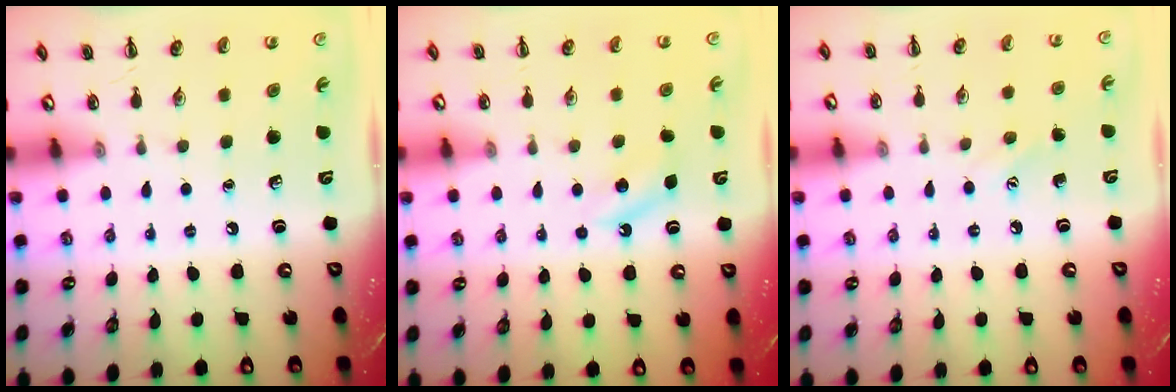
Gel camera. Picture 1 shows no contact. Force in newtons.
{"total": 5.2, "press": 5.0, "slide": 1.6}
{"total": 4.9, "press": 4.7, "slide": 1.2}